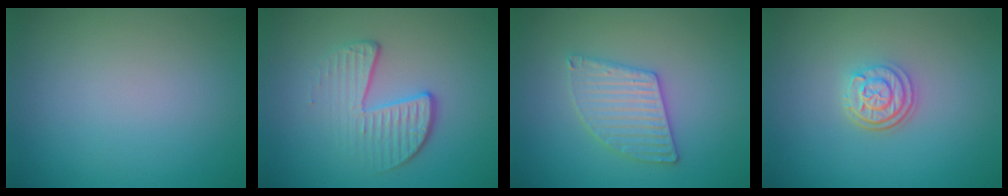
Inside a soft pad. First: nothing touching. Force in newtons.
{"total": 3.9, "press": 2.7, "slide": 2.9}
{"total": 3.0, "press": 3.0, "slide": 0.2}
{"total": 3.0, "press": 2.5, "slide": 1.8}